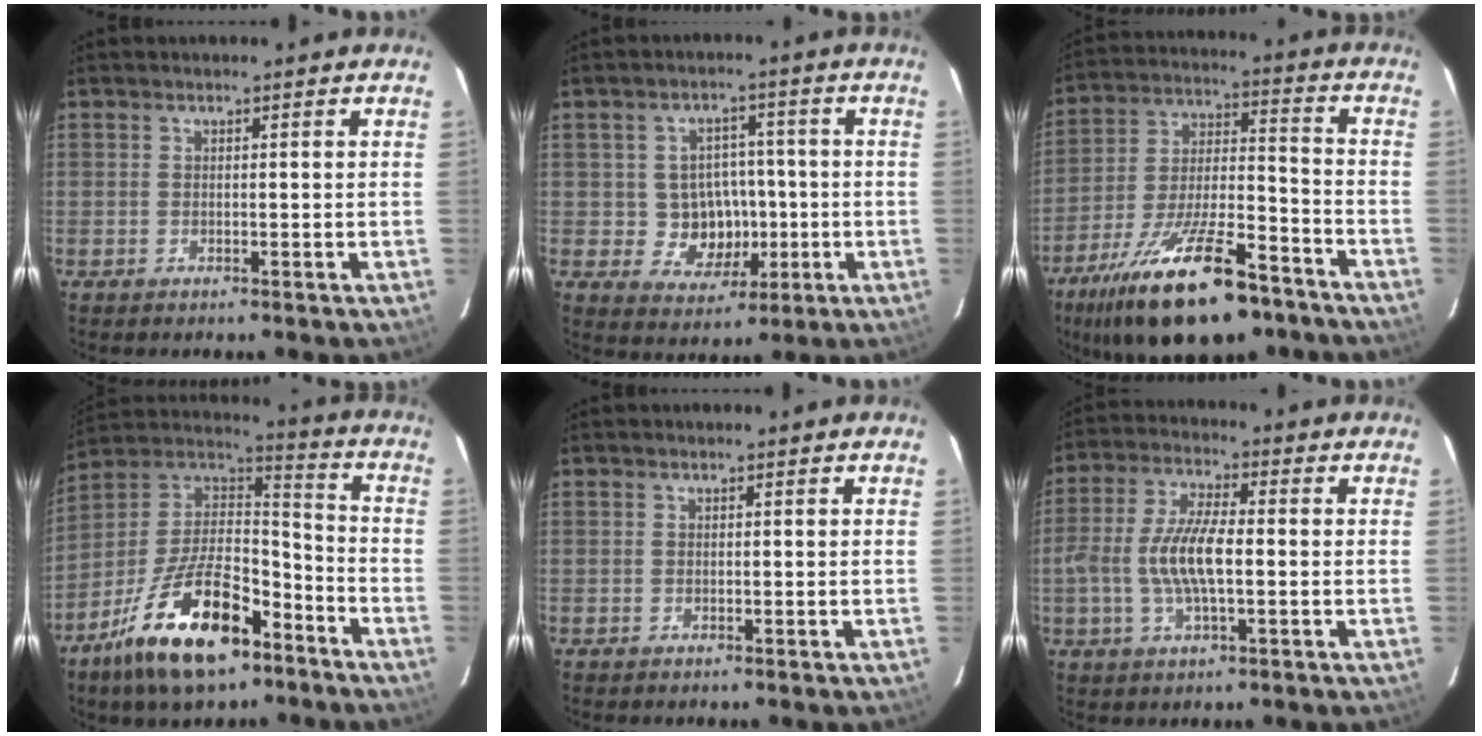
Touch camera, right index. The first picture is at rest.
{"total": 8.0, "force": [-1.2, 7.4, 2.8], "torque": [-0.064, 0.015, -0.002]}
{"total": 23.3, "force": [-15.7, 7.7, 15.5], "torque": [-0.290, -0.027, -0.250]}
{"total": 22.0, "force": [-12.6, 9.6, 15.3], "torque": [-0.302, -0.006, -0.215]}
{"total": 0.0}
{"total": 9.8, "force": [-1.4, 3.1, 9.1], "torque": [-0.190, 0.005, -0.028]}